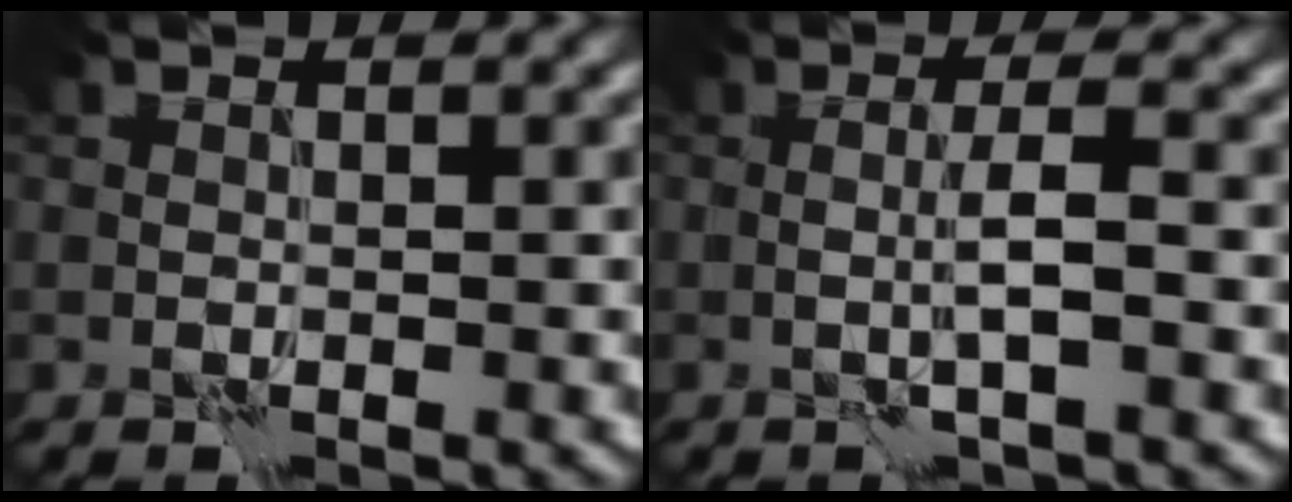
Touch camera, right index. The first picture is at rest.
{"total": 2.3, "force": [-0.1, 0.0, 2.3], "torque": [-0.044, 0.004, -0.006]}